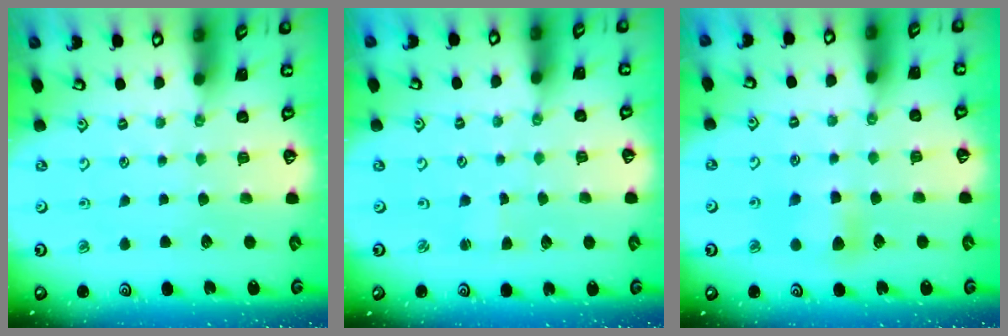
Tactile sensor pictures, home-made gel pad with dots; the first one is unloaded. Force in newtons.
{"total": 0.9, "press": 0.9, "slide": 0.2}
{"total": 6.4, "press": 6.3, "slide": 0.7}